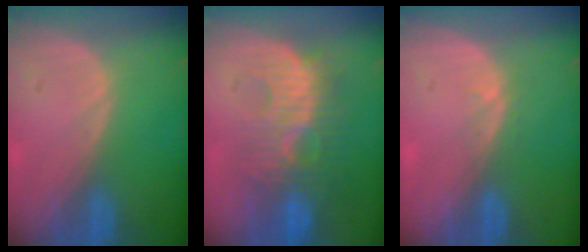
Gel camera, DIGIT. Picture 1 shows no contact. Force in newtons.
{"total": 9.3, "press": 9.1, "slide": 1.9}
{"total": 1.0, "press": 0.7, "slide": 0.7}